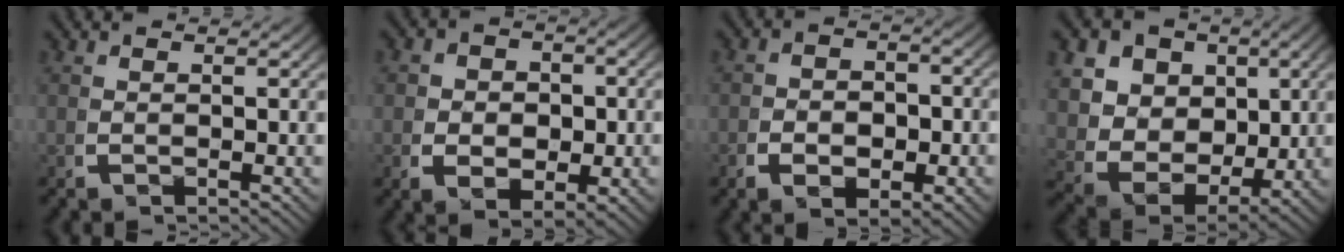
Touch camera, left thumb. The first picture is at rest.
{"total": 4.8, "force": [-0.6, 3.7, 3.1], "torque": [-0.040, -0.016, -0.007]}
{"total": 3.6, "force": [-1.1, 2.5, 2.4], "torque": [-0.024, -0.008, -0.021]}
{"total": 12.4, "force": [-0.1, 10.1, 7.1], "torque": [-0.177, -0.050, 0.001]}